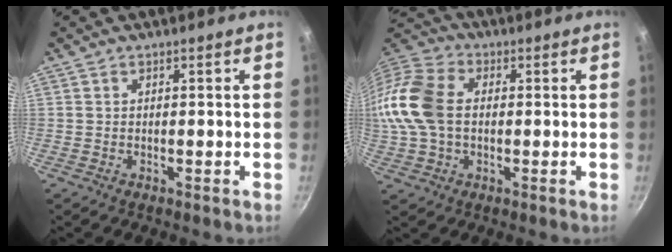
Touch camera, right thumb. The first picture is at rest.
{"total": 15.5, "force": [0.4, 10.6, 11.3], "torque": [-0.227, 0.029, -0.006]}